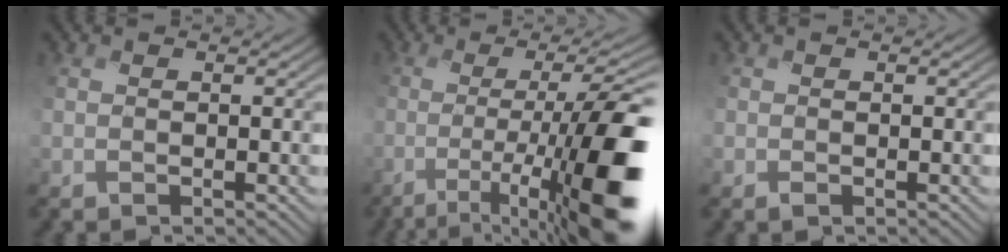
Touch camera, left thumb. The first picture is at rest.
{"total": 16.0, "force": [-5.2, 4.3, 14.4], "torque": [-0.213, -0.013, -0.083]}
{"total": 0.6, "force": [-0.3, 0.4, 0.3], "torque": [-0.007, -0.004, -0.006]}